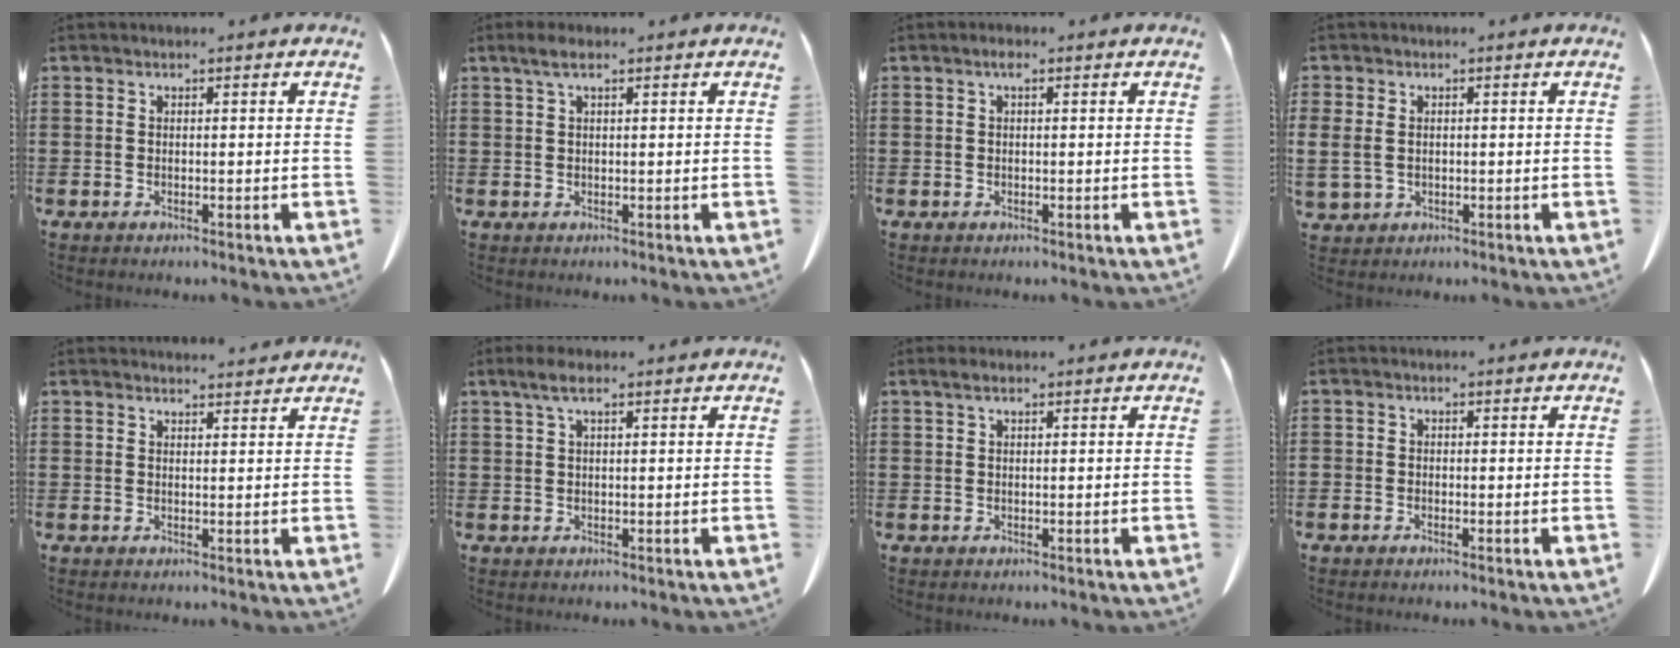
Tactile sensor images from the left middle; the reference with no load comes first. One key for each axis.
{"total": 1.9, "fx": 0.9, "fy": 0.5, "fz": 1.6, "tx": -0.034, "ty": 0.004, "tz": 0.016}
{"total": 1.2, "fx": 0.3, "fy": 0.5, "fz": 1.0, "tx": -0.023, "ty": 0.007, "tz": 0.004}
{"total": 3.2, "fx": 0.1, "fy": 2.4, "fz": 2.0, "tx": -0.065, "ty": -0.002, "tz": -0.006}
{"total": 1.9, "fx": 1.9, "fy": 0.3, "fz": 0.3, "tx": -0.010, "ty": 0.000, "tz": 0.036}
{"total": 2.7, "fx": 1.3, "fy": 0.7, "fz": 2.3, "tx": -0.048, "ty": 0.005, "tz": 0.022}
{"total": 1.1, "fx": 0.5, "fy": 0.3, "fz": 1.0, "tx": -0.019, "ty": 0.004, "tz": 0.009}
{"total": 0.7, "fx": -0.6, "fy": 0.5, "fz": 0.2, "tx": -0.004, "ty": 0.001, "tz": -0.012}